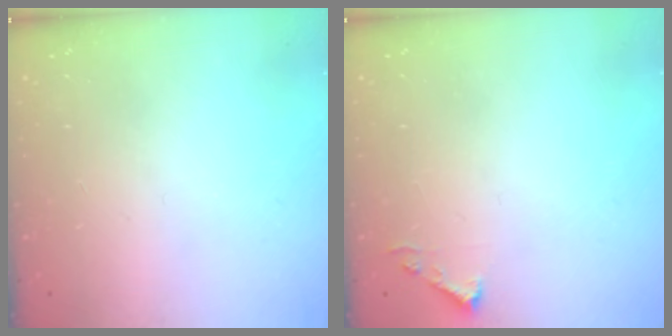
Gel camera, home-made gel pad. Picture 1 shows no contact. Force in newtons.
{"total": 3.7, "press": 3.7, "slide": 0.5}